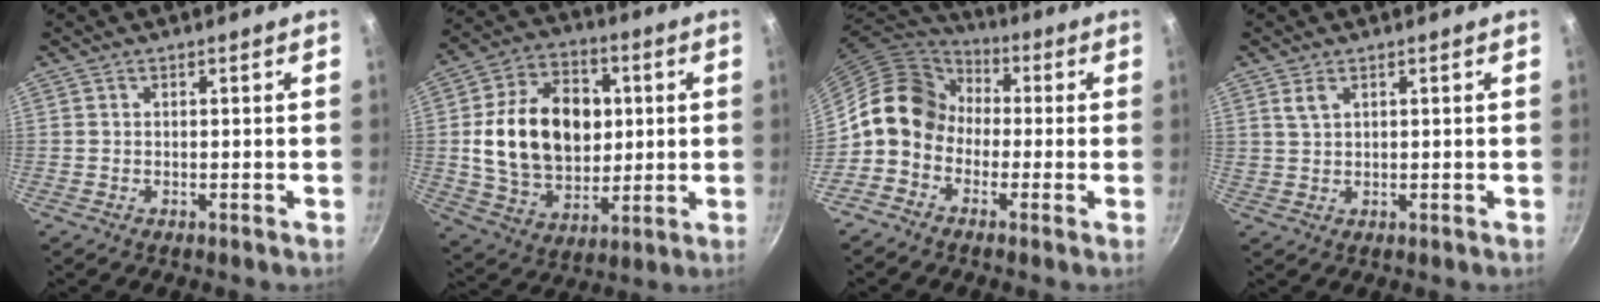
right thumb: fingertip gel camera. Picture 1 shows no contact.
{"total": 21.1, "force": [2.3, 15.2, 14.5], "torque": [-0.216, 0.009, 0.042]}
{"total": 11.9, "force": [-0.8, 9.9, 6.5], "torque": [-0.076, 0.039, -0.040]}
{"total": 2.4, "force": [1.3, 1.3, 1.5], "torque": [-0.025, -0.003, 0.027]}